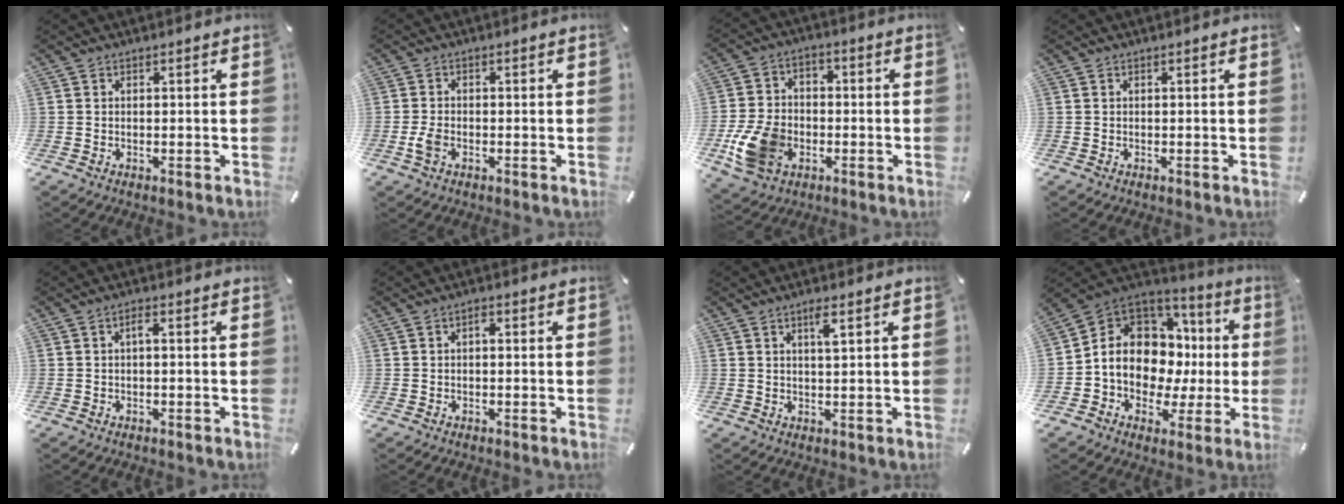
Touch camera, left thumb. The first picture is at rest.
{"total": 3.4, "force": [-1.2, 2.0, 2.4], "torque": [-0.062, -0.002, -0.025]}
{"total": 13.4, "force": [-4.4, 10.2, 7.5], "torque": [-0.151, 0.033, -0.074]}
{"total": 0.0}
{"total": 1.7, "force": [-0.1, 0.5, 1.6], "torque": [-0.033, 0.008, -0.005]}
{"total": 1.2, "force": [-0.2, 0.6, 0.9], "torque": [-0.020, 0.006, -0.007]}
{"total": 3.0, "force": [1.5, 0.5, 2.6], "torque": [-0.047, 0.000, 0.021]}
{"total": 12.4, "force": [0.5, 10.4, 6.7], "torque": [-0.113, -0.026, 0.013]}